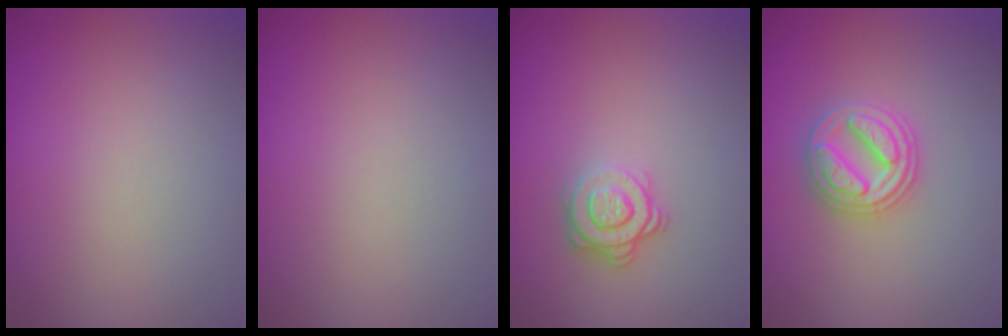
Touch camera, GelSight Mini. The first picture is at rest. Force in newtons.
{"total": 0.0}
{"total": 3.0, "press": 2.6, "slide": 1.5}
{"total": 4.4, "press": 4.3, "slide": 0.5}